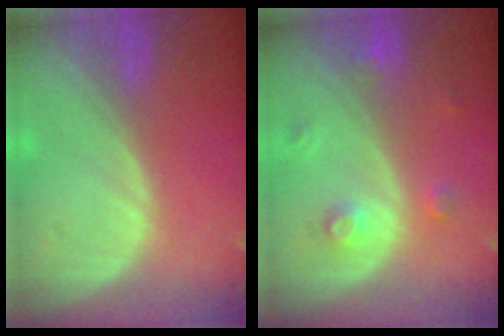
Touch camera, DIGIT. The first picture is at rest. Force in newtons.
{"total": 3.4, "press": 3.0, "slide": 1.6}